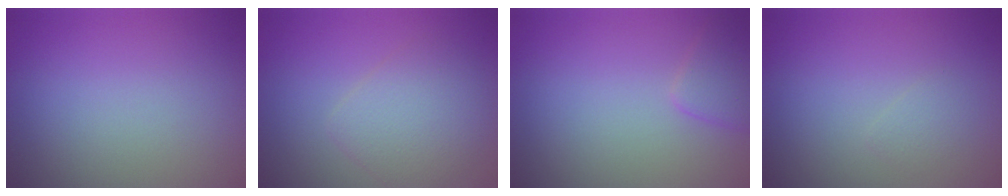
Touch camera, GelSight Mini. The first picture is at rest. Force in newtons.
{"total": 3.7, "press": 3.7, "slide": 0.0}
{"total": 1.9, "press": 1.9, "slide": 0.1}
{"total": 0.9, "press": 0.9, "slide": 0.1}